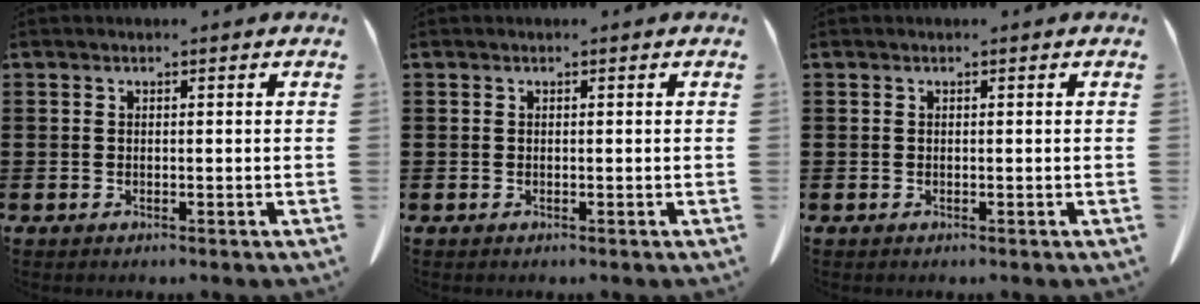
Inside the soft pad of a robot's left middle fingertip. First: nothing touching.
{"total": 0.0}
{"total": 0.0}